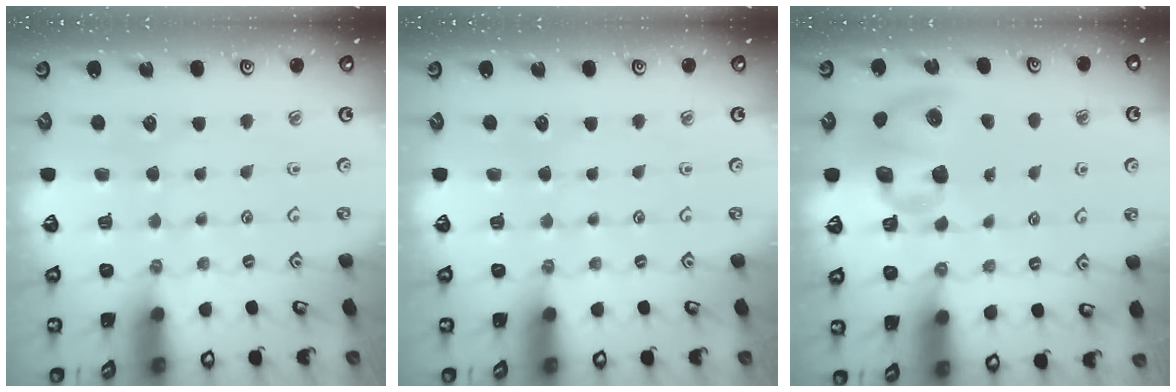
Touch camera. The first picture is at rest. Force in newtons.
{"total": 0.0}
{"total": 12.0, "press": 11.9, "slide": 1.9}